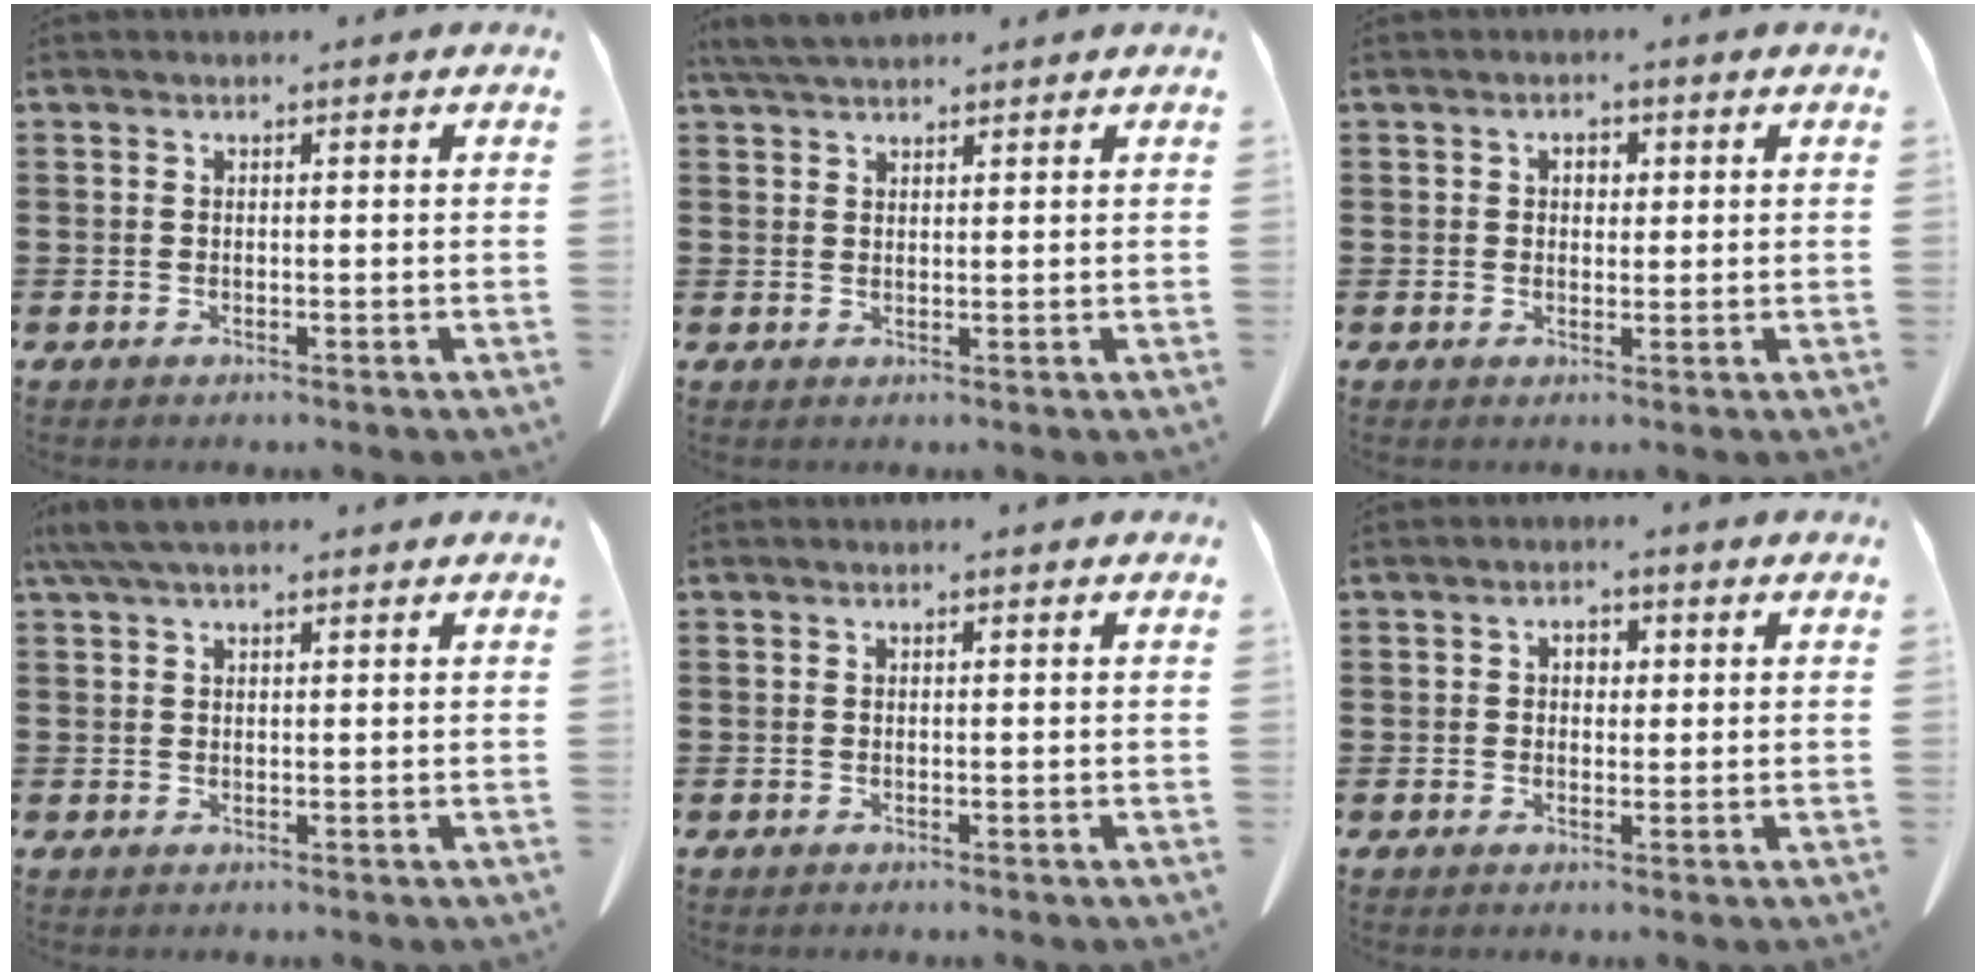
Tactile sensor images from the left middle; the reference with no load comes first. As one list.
[{"total": 3.5, "force": [3.1, 0.8, 1.5], "torque": [-0.037, -0.001, 0.058]}, {"total": 2.0, "force": [0.7, 1.5, 1.1], "torque": [-0.019, 0.007, 0.009]}, {"total": 3.4, "force": [2.2, 1.0, 2.4], "torque": [-0.053, 0.005, 0.042]}, {"total": 0.0}, {"total": 2.0, "force": [0.4, 1.5, 1.2], "torque": [-0.020, 0.006, 0.004]}]